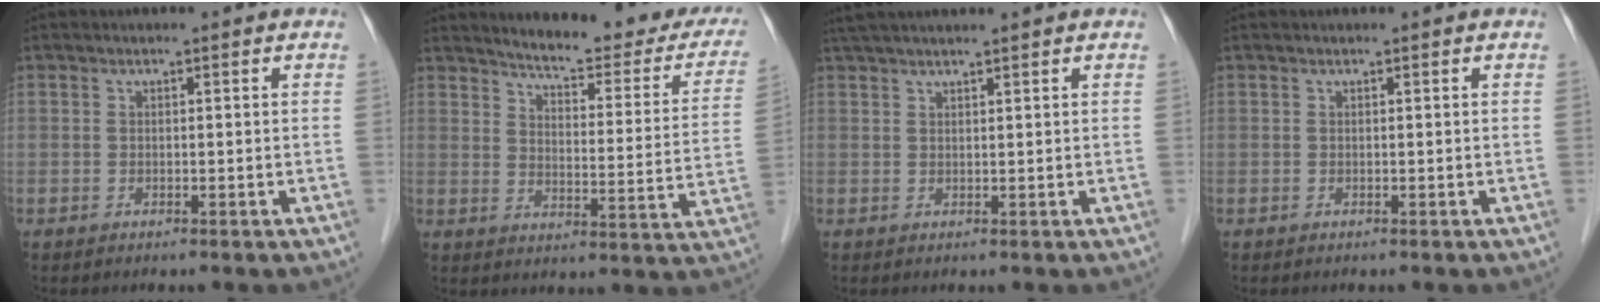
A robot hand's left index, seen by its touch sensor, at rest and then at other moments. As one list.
[{"total": 20.8, "force": [18.5, 4.0, 8.6], "torque": [-0.094, -0.054, 0.212]}, {"total": 7.3, "force": [6.2, -0.2, 3.7], "torque": [-0.058, 0.039, 0.099]}, {"total": 0.0}]